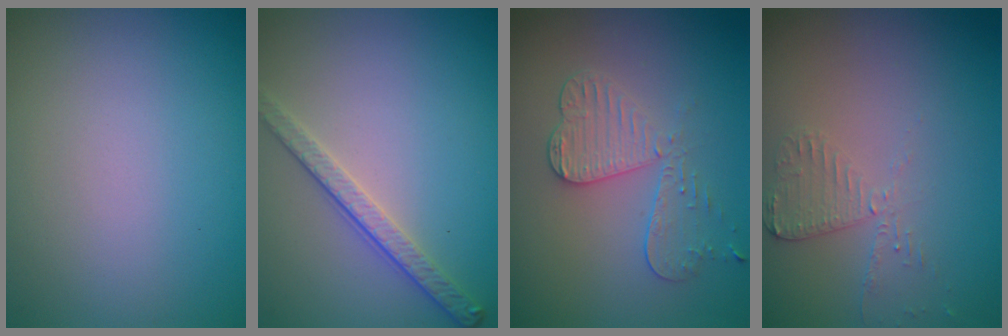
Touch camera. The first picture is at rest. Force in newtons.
{"total": 2.8, "press": 2.5, "slide": 1.2}
{"total": 3.3, "press": 3.2, "slide": 0.9}
{"total": 2.0, "press": 2.0, "slide": 0.3}